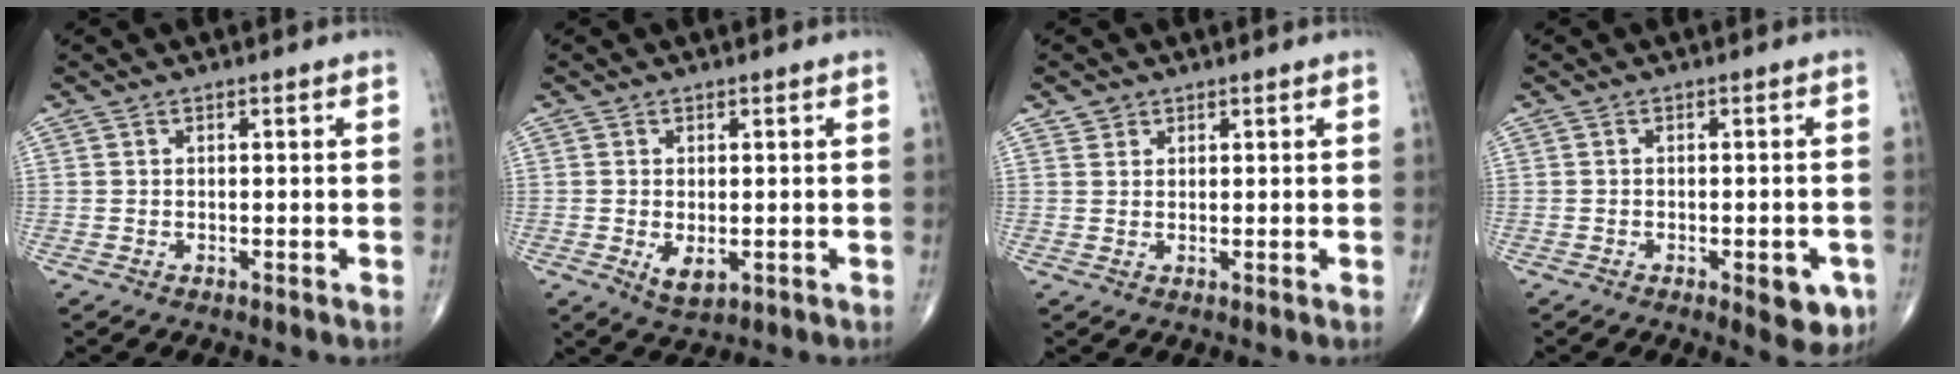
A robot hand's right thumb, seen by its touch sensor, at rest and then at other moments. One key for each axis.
{"total": 3.6, "fx": -0.6, "fy": 1.8, "fz": 3.0, "tx": -0.048, "ty": -0.010, "tz": -0.002}
{"total": 1.5, "fx": 1.0, "fy": 1.1, "fz": 0.0, "tx": 0.013, "ty": -0.005, "tz": 0.012}
{"total": 5.8, "fx": -2.3, "fy": 2.3, "fz": 4.7, "tx": -0.040, "ty": 0.002, "tz": -0.023}